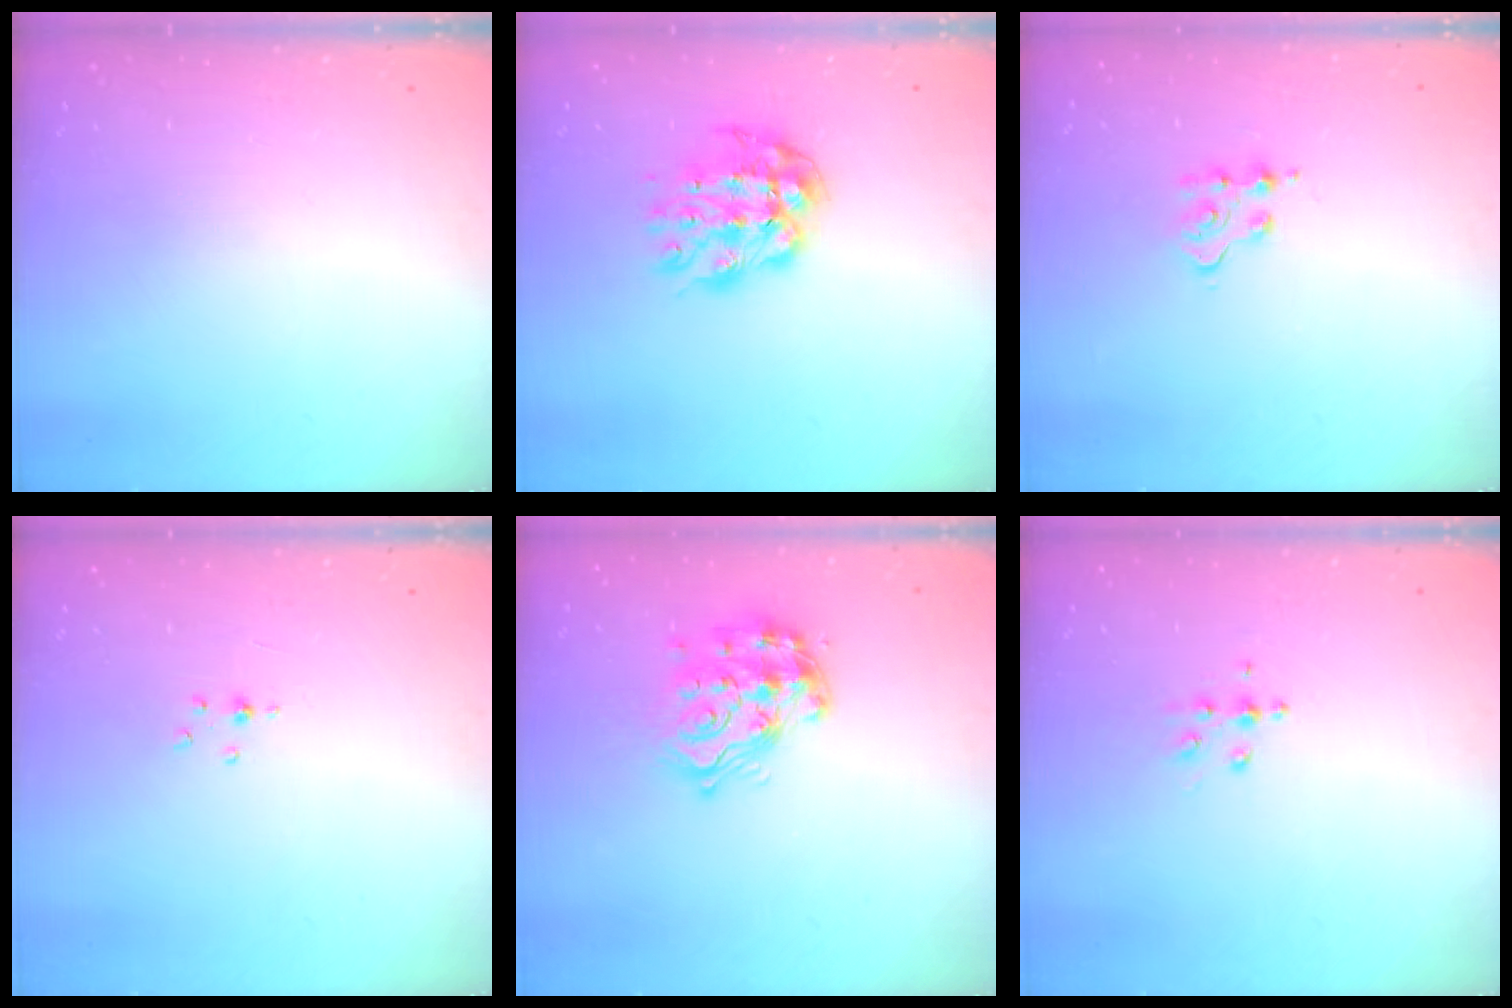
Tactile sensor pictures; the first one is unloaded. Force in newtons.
{"total": 12.0, "press": 12.0, "slide": 0.9}
{"total": 4.2, "press": 4.1, "slide": 0.5}
{"total": 1.5, "press": 1.5, "slide": 0.2}
{"total": 16.1, "press": 16.0, "slide": 1.1}
{"total": 5.3, "press": 4.8, "slide": 2.2}